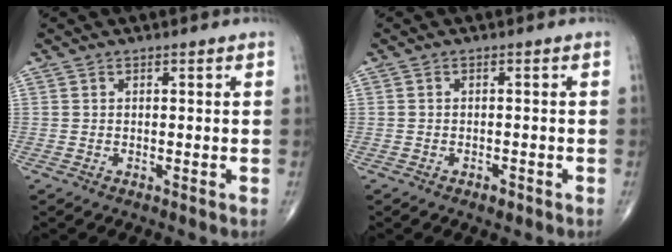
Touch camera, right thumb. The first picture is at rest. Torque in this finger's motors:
{"motor_torque": [-0.23, -0.02, -0.13, -0.02, 0.03]}